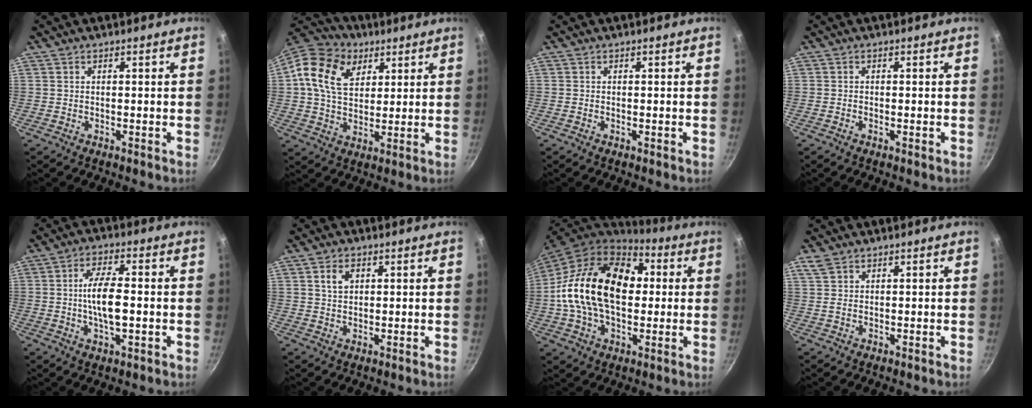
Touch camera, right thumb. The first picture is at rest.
{"total": 14.7, "force": [5.7, 10.6, 8.5], "torque": [-0.142, -0.002, 0.091]}
{"total": 0.0}
{"total": 0.5, "force": [-0.3, 0.2, 0.4], "torque": [-0.009, 0.002, -0.008]}
{"total": 9.1, "force": [-0.6, 3.6, 8.3], "torque": [-0.149, 0.014, -0.017]}
{"total": 3.5, "force": [1.3, 2.4, 2.1], "torque": [-0.026, -0.001, 0.023]}
{"total": 24.5, "force": [2.0, 16.2, 18.3], "torque": [-0.301, 0.033, 0.023]}
{"total": 2.3, "force": [1.4, 1.4, 1.2], "torque": [-0.022, 0.003, 0.029]}